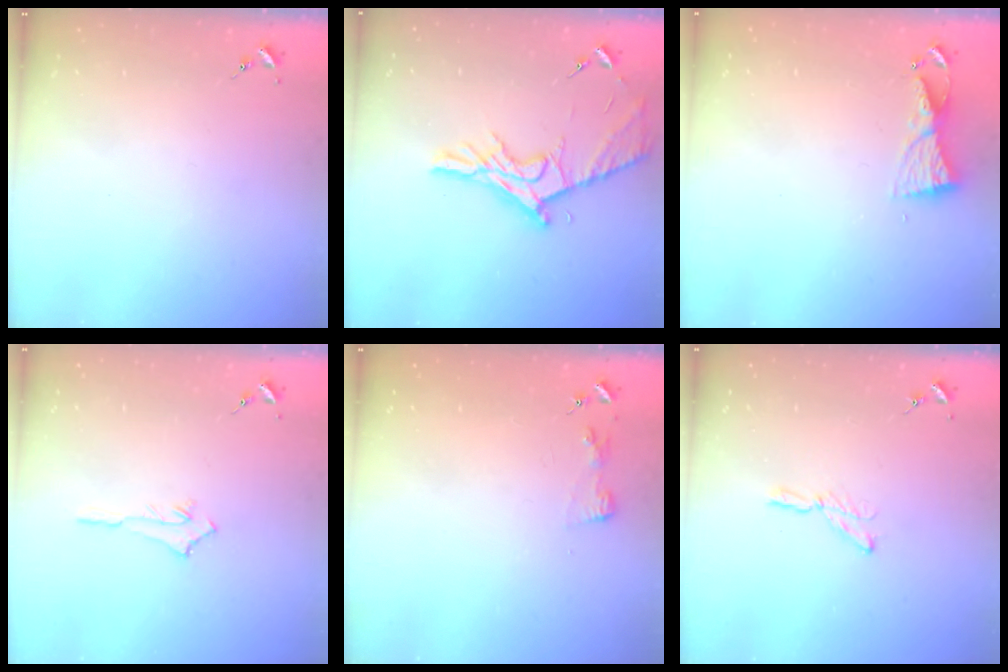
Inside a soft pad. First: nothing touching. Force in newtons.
{"total": 13.9, "press": 13.9, "slide": 0.7}
{"total": 5.4, "press": 5.4, "slide": 0.5}
{"total": 4.3, "press": 4.2, "slide": 0.5}
{"total": 3.1, "press": 3.1, "slide": 0.4}
{"total": 3.9, "press": 3.8, "slide": 0.4}